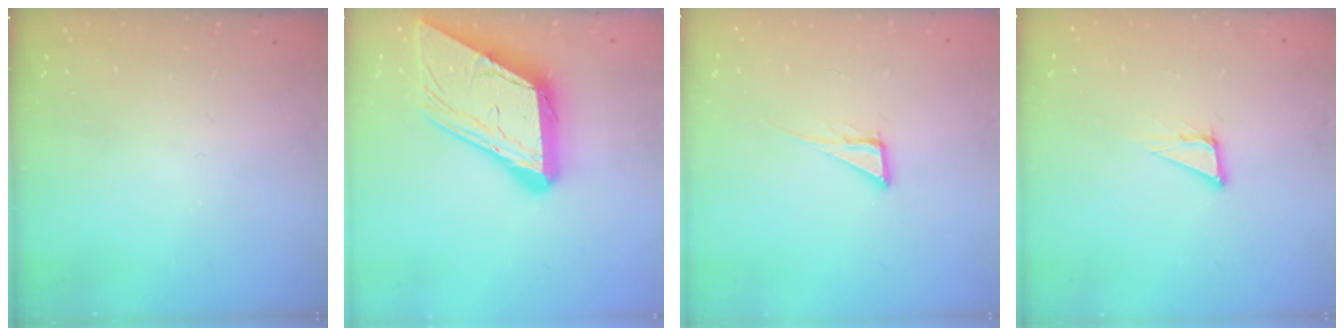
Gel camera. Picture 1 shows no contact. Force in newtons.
{"total": 23.4, "press": 23.3, "slide": 2.5}
{"total": 6.1, "press": 6.1, "slide": 0.4}
{"total": 5.1, "press": 5.1, "slide": 0.5}